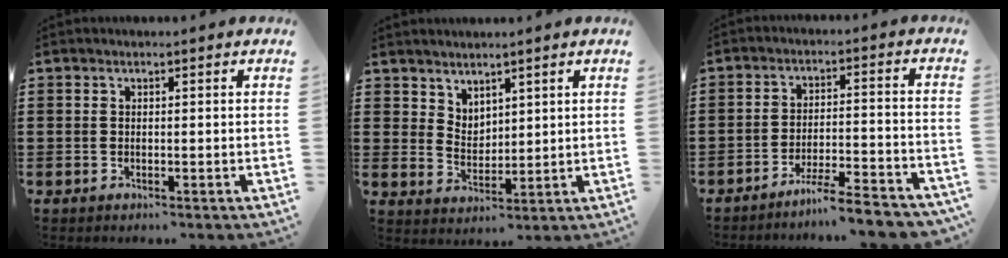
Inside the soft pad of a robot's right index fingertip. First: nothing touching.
{"total": 3.7, "force": [3.4, 1.6, -0.2], "torque": [-0.007, -0.004, 0.065]}
{"total": 6.0, "force": [-5.4, -0.4, 2.5], "torque": [-0.040, -0.009, -0.102]}